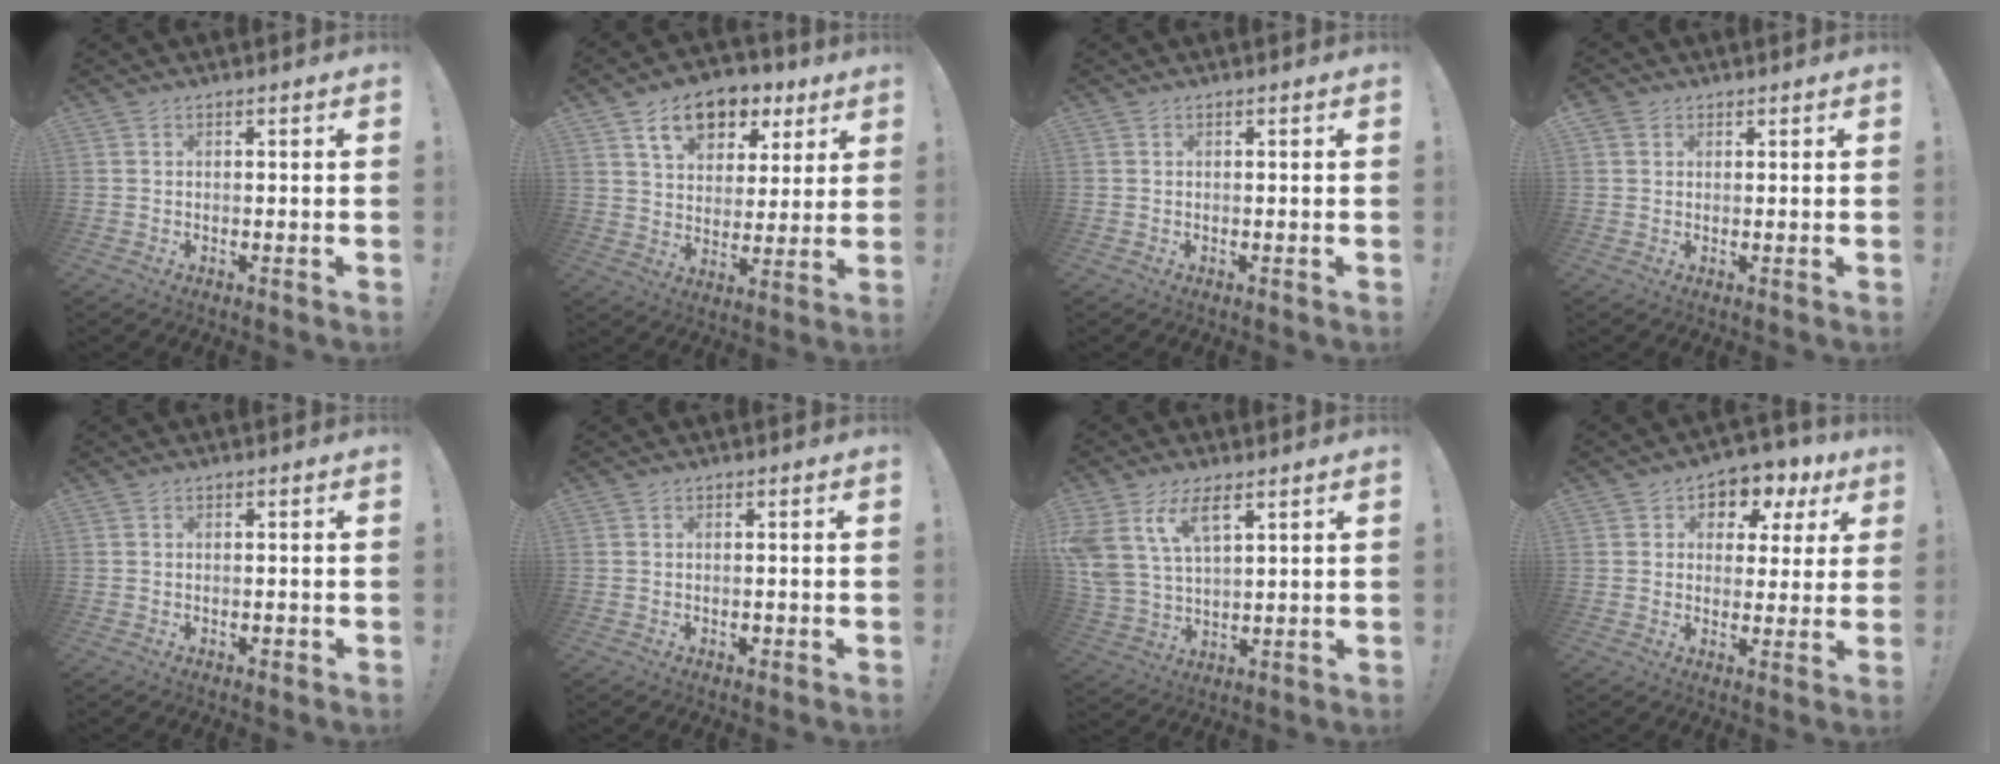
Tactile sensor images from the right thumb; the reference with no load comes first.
{"total": 13.1, "force": [7.4, 8.4, 6.9], "torque": [-0.105, -0.031, 0.136]}
{"total": 0.0}
{"total": 2.8, "force": [1.7, 2.1, 0.6], "torque": [-0.008, -0.004, 0.032]}
{"total": 0.7, "force": [-0.4, 0.3, 0.4], "torque": [-0.009, 0.003, -0.006]}
{"total": 0.9, "force": [-0.4, 0.7, 0.4], "torque": [-0.001, 0.002, -0.007]}
{"total": 11.1, "force": [6.4, 5.7, 7.1], "torque": [-0.163, -0.022, 0.120]}
{"total": 6.2, "force": [2.4, 5.1, 2.5], "torque": [-0.022, -0.022, 0.045]}